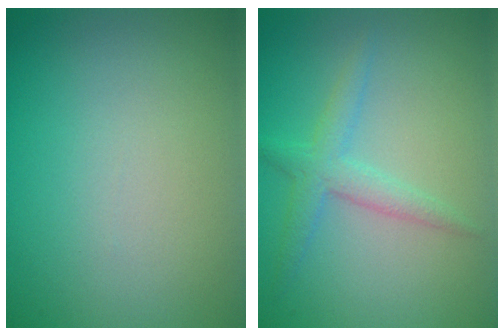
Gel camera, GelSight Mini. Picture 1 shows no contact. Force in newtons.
{"total": 2.4, "press": 2.4, "slide": 0.1}